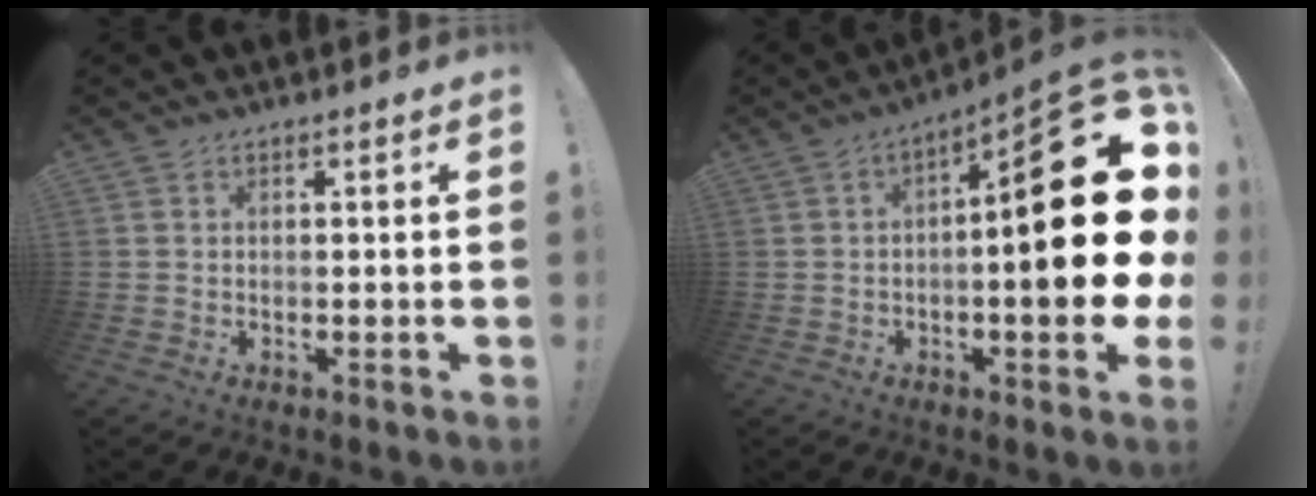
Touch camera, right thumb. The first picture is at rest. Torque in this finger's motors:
{"motor_torque": [2.63, 2.38, 2.59, -0.17, 0.63]}